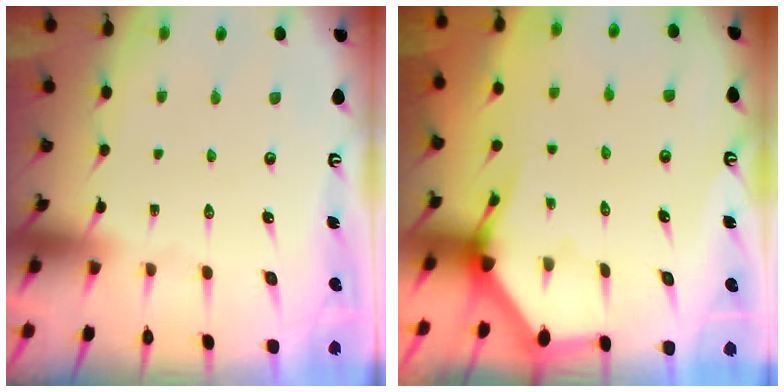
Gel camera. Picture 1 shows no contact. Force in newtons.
{"total": 3.4, "press": 3.4, "slide": 0.2}